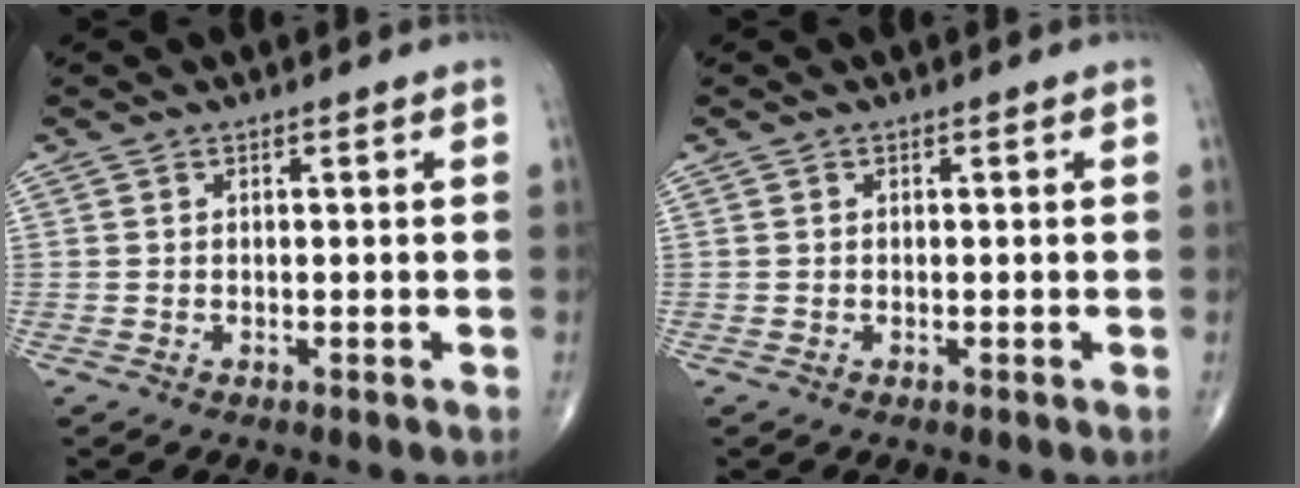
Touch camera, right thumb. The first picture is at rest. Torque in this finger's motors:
{"motor_torque": [0.13, 0.02, 0.42, 0.07, -0.04]}